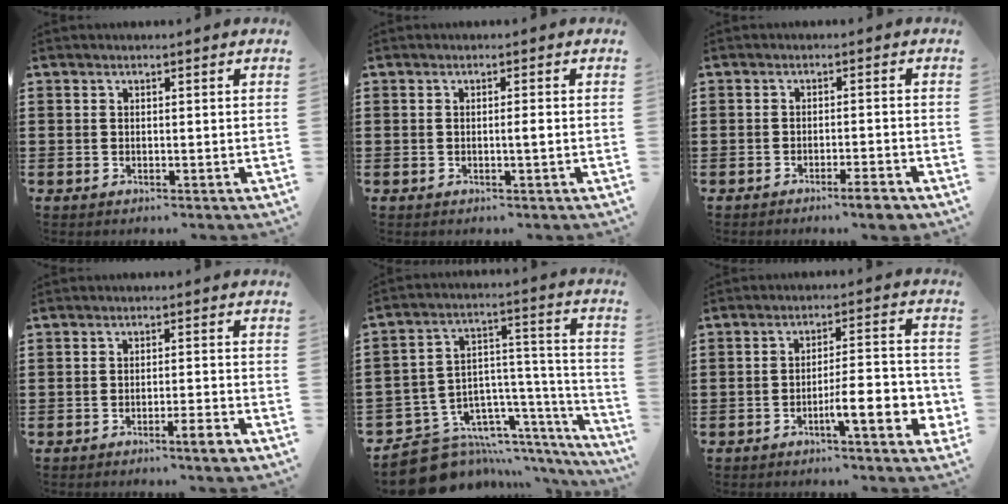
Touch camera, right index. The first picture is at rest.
{"total": 1.2, "force": [-0.3, 0.0, 1.2], "torque": [-0.024, -0.003, -0.006]}
{"total": 3.4, "force": [-2.7, 0.0, 2.1], "torque": [-0.034, -0.007, -0.046]}
{"total": 3.4, "force": [-2.4, 0.0, 2.4], "torque": [-0.039, -0.005, -0.041]}
{"total": 9.7, "force": [-7.4, 5.9, 2.2], "torque": [-0.054, -0.004, -0.125]}
{"total": 8.3, "force": [-3.5, 1.5, 7.4], "torque": [-0.109, -0.005, -0.059]}